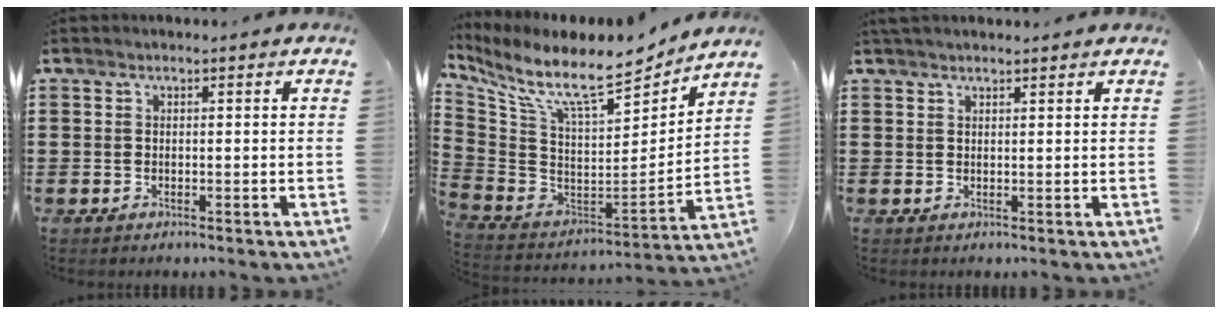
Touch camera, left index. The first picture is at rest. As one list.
[{"total": 10.9, "force": [8.8, 1.9, 6.2], "torque": [-0.148, -0.073, 0.148]}, {"total": 1.6, "force": [1.5, 0.3, 0.5], "torque": [-0.011, 0.003, 0.028]}]